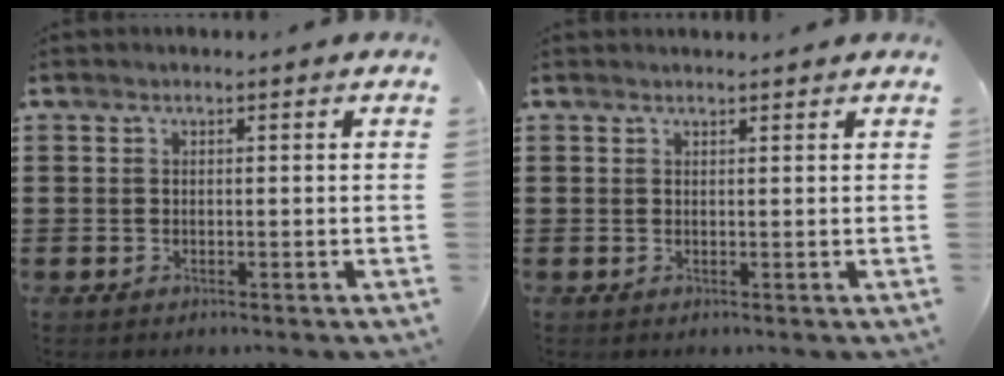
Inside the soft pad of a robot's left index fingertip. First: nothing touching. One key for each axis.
{"total": 0.9, "fx": 0.8, "fy": 0.4, "fz": -0.1, "tx": -0.001, "ty": 0.001, "tz": 0.016}